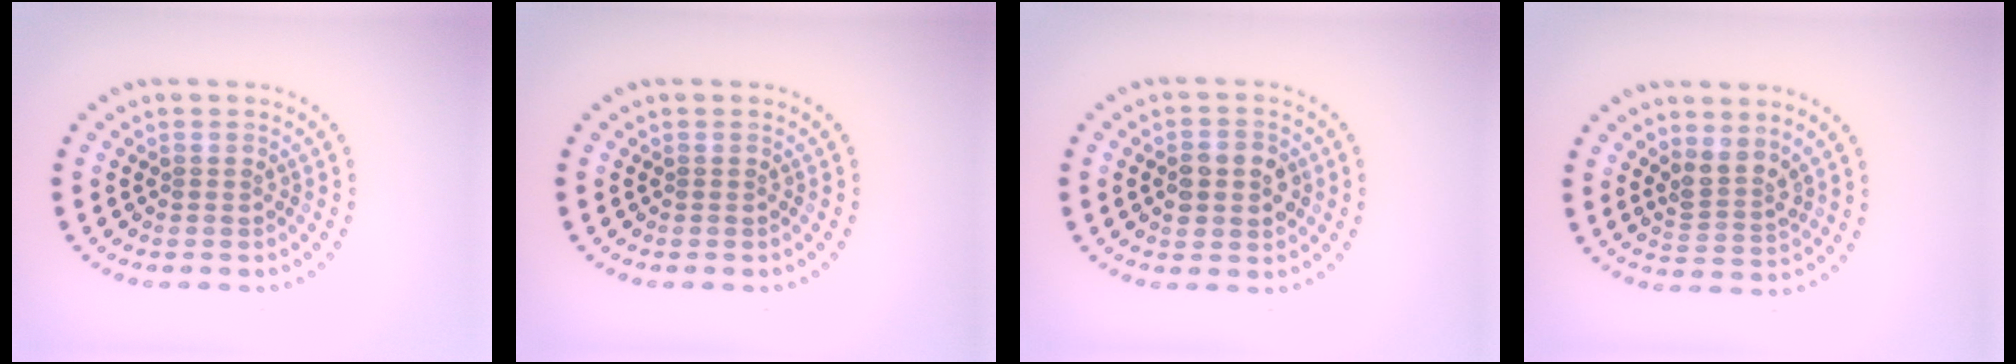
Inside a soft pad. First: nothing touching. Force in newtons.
{"total": 0.0}
{"total": 3.4, "press": 3.4, "slide": 0.1}
{"total": 2.6, "press": 1.9, "slide": 1.7}